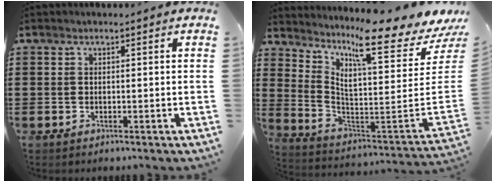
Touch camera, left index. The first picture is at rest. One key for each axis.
{"total": 9.9, "fx": 7.7, "fy": -0.4, "fz": 6.2, "tx": -0.122, "ty": -0.093, "tz": 0.114}